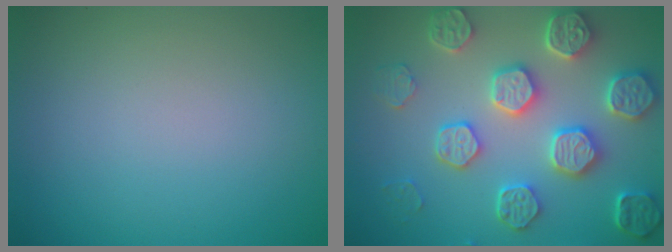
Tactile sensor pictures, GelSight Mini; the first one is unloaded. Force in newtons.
{"total": 7.1, "press": 6.0, "slide": 3.8}